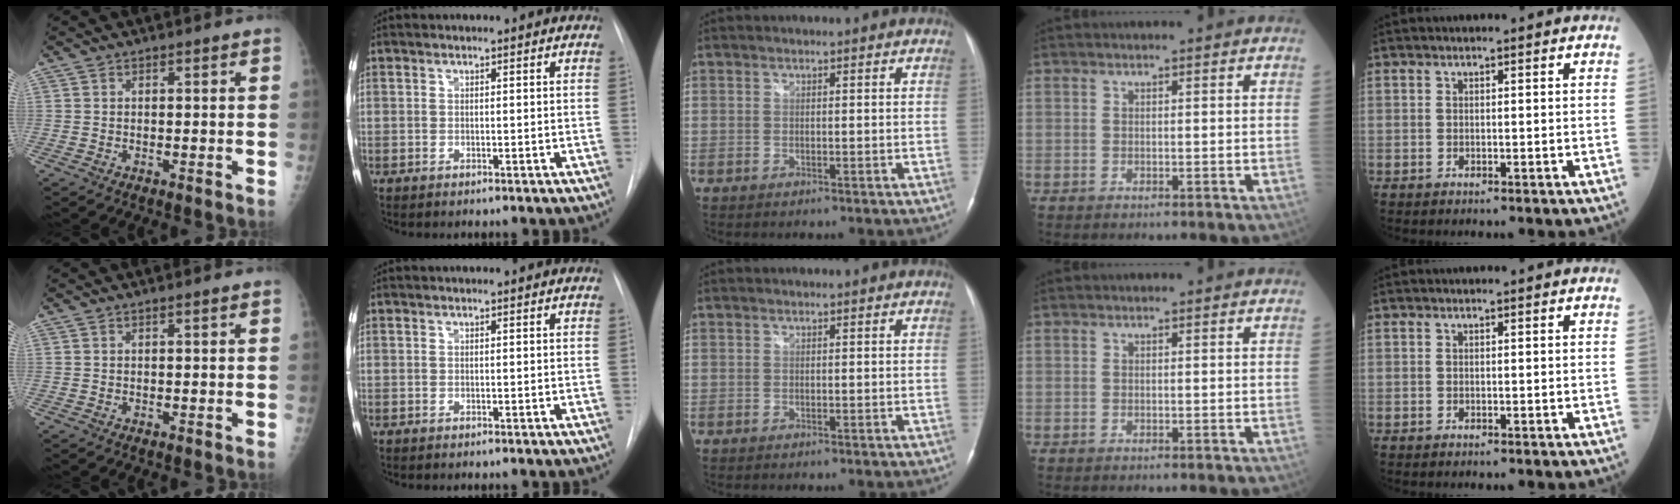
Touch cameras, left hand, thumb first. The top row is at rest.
{}